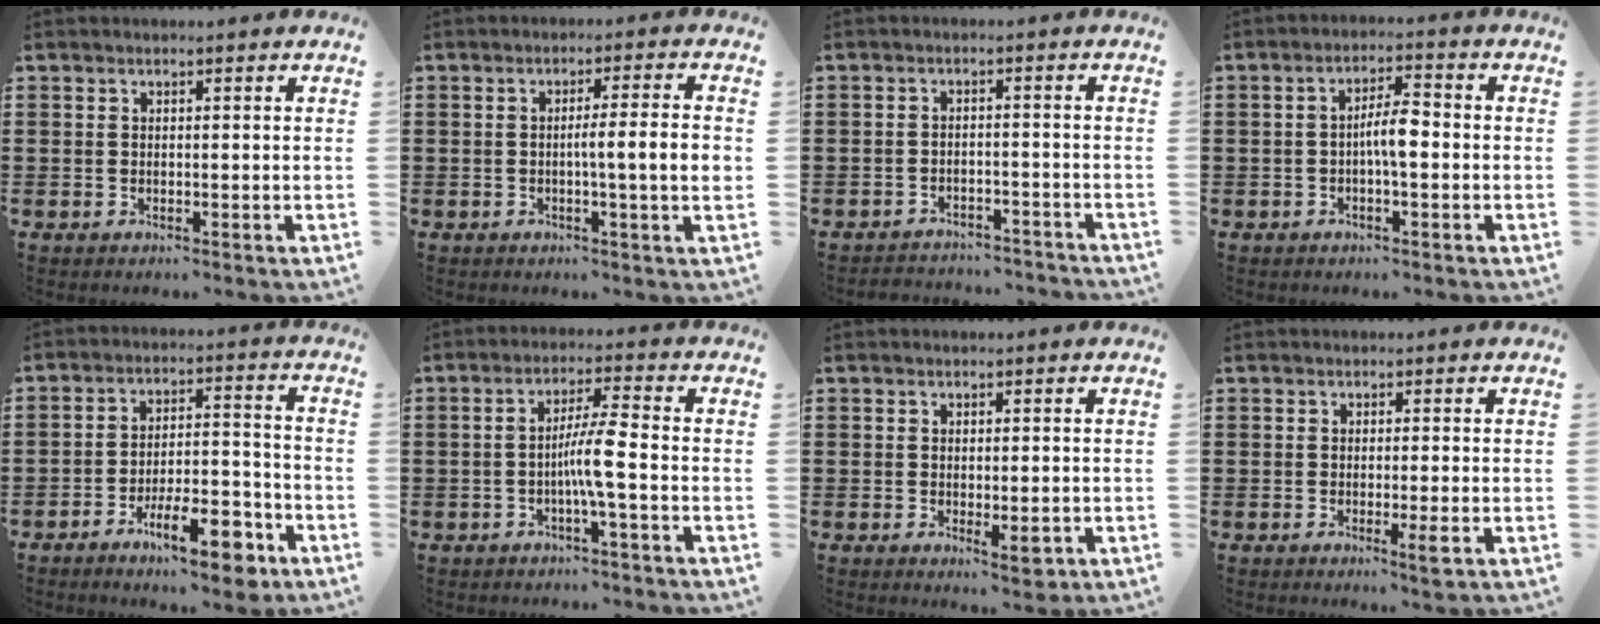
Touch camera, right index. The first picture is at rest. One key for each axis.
{"total": 5.5, "fx": -0.4, "fy": -0.2, "fz": 5.5, "tx": -0.097, "ty": -0.006, "tz": -0.012}
{"total": 2.8, "fx": -2.7, "fy": 0.3, "fz": 0.1, "tx": -0.008, "ty": 0.001, "tz": -0.058}
{"total": 4.5, "fx": -0.6, "fy": 1.2, "fz": 4.3, "tx": -0.084, "ty": 0.005, "tz": -0.016}
{"total": 10.8, "fx": -6.7, "fy": 3.1, "fz": 7.8, "tx": -0.131, "ty": 0.017, "tz": -0.118}
{"total": 5.6, "fx": -1.4, "fy": -0.1, "fz": 5.4, "tx": -0.105, "ty": -0.002, "tz": -0.033}
{"total": 3.1, "fx": -0.8, "fy": 0.9, "fz": 2.9, "tx": -0.046, "ty": -0.003, "tz": -0.011}
{"total": 3.1, "fx": -1.0, "fy": -0.1, "fz": 3.0, "tx": -0.056, "ty": -0.018, "tz": -0.017}